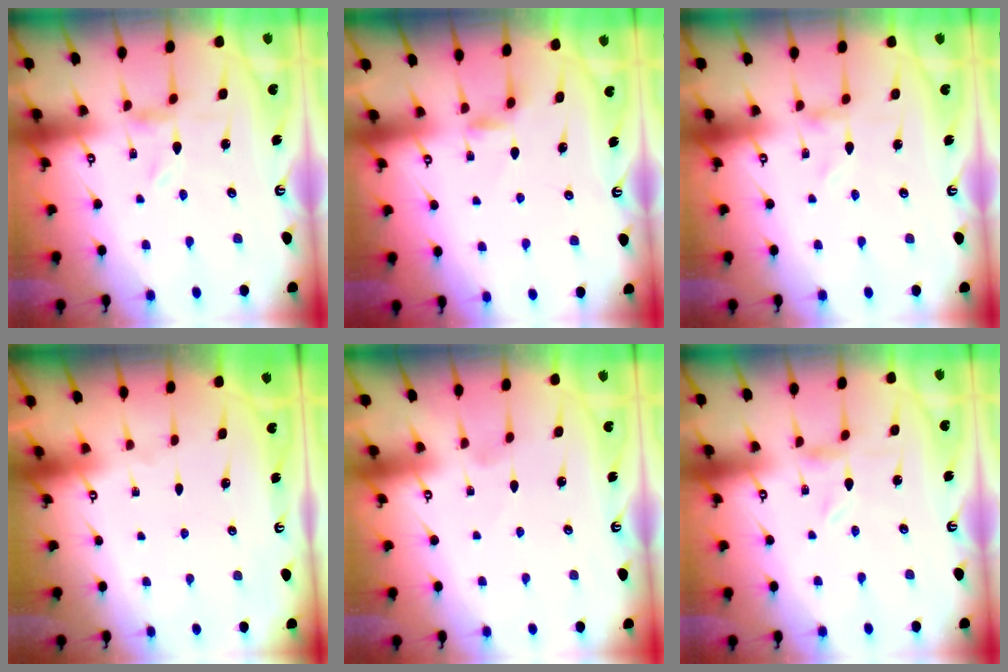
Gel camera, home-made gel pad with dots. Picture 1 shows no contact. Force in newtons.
{"total": 3.7, "press": 3.6, "slide": 0.5}
{"total": 0.7, "press": 0.7, "slide": 0.1}
{"total": 0.0}
{"total": 0.9, "press": 0.9, "slide": 0.1}
{"total": 0.5, "press": 0.5, "slide": 0.2}